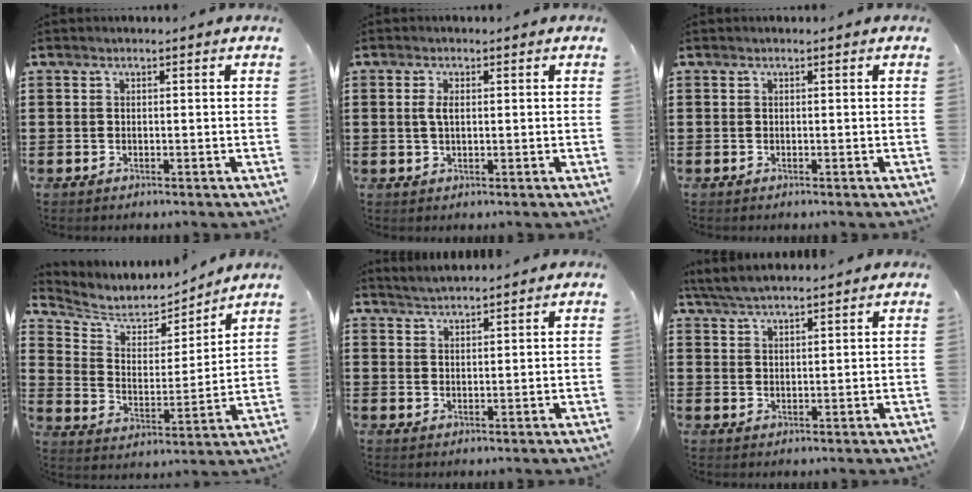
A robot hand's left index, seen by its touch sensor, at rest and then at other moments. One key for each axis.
{"total": 2.3, "fx": 0.4, "fy": 1.0, "fz": 2.1, "tx": -0.052, "ty": 0.001, "tz": 0.003}
{"total": 0.0}
{"total": 5.5, "fx": 4.9, "fy": 2.2, "fz": 1.1, "tx": -0.055, "ty": -0.031, "tz": 0.081}
{"total": 2.2, "fx": 2.1, "fy": -0.2, "fz": -0.1, "tx": -0.004, "ty": -0.001, "tz": 0.042}
{"total": 3.8, "fx": 3.6, "fy": 0.4, "fz": 1.2, "tx": -0.035, "ty": -0.003, "tz": 0.068}